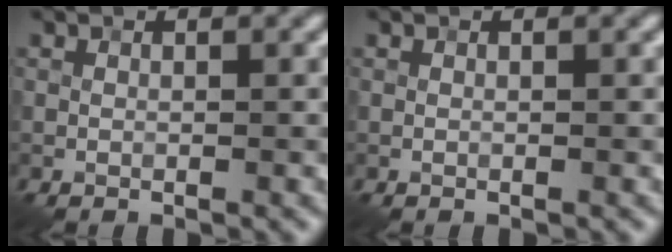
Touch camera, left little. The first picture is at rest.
{"total": 0.0}